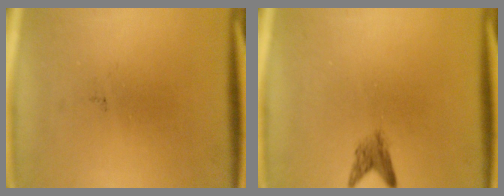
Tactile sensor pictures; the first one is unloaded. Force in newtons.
{"total": 2.0}